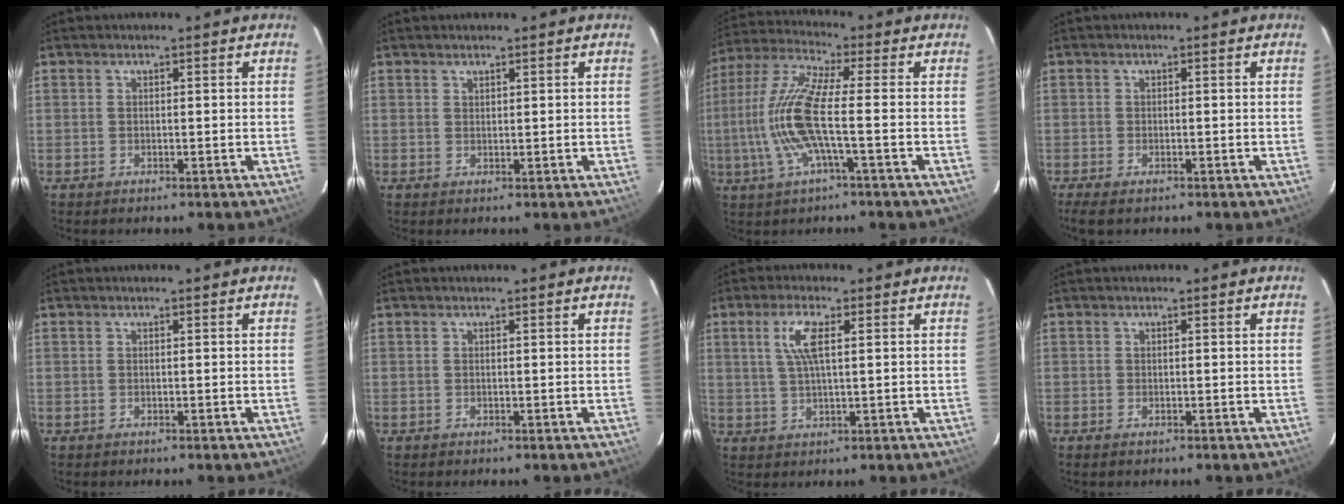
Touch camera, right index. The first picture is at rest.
{"total": 0.7, "force": [0.7, 0.2, 0.0], "torque": [-0.001, 0.001, 0.014]}
{"total": 12.6, "force": [-2.4, 1.2, 12.3], "torque": [-0.263, -0.001, -0.047]}
{"total": 3.8, "force": [-2.7, 1.5, 2.3], "torque": [-0.053, -0.015, -0.046]}
{"total": 0.0}
{"total": 0.0}
{"total": 5.4, "force": [1.8, 1.2, 5.0], "torque": [-0.101, 0.004, 0.035]}
{"total": 0.6, "force": [-0.4, 0.3, 0.3], "torque": [-0.006, -0.003, -0.007]}